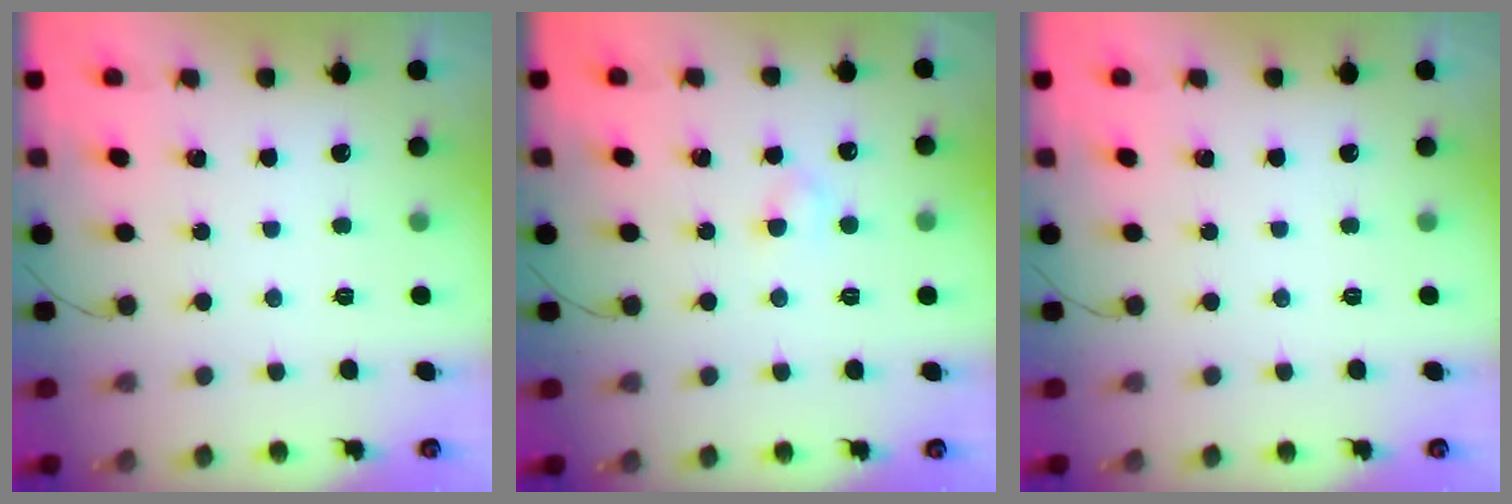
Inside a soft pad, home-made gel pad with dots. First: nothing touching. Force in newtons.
{"total": 2.5, "press": 2.3, "slide": 0.9}
{"total": 0.0}